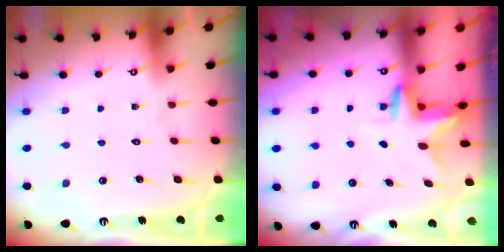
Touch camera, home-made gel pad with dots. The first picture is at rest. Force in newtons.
{"total": 3.1, "press": 3.1, "slide": 0.3}